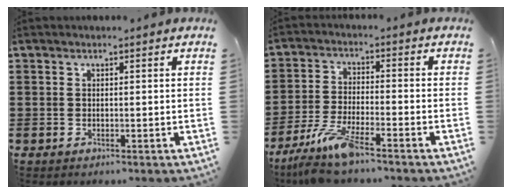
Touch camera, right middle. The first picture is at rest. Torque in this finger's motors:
{"motor_torque": [1.26, -0.88, 0.18, 0.14]}